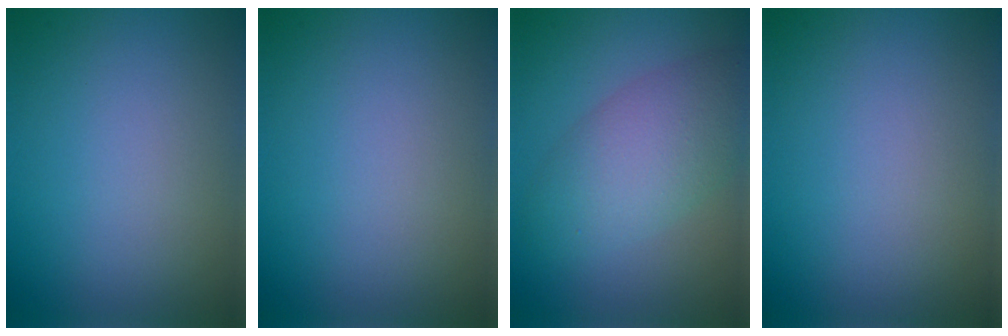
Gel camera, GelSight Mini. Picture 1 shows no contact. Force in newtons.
{"total": 0.0}
{"total": 5.5, "press": 5.5, "slide": 0.2}
{"total": 0.0}